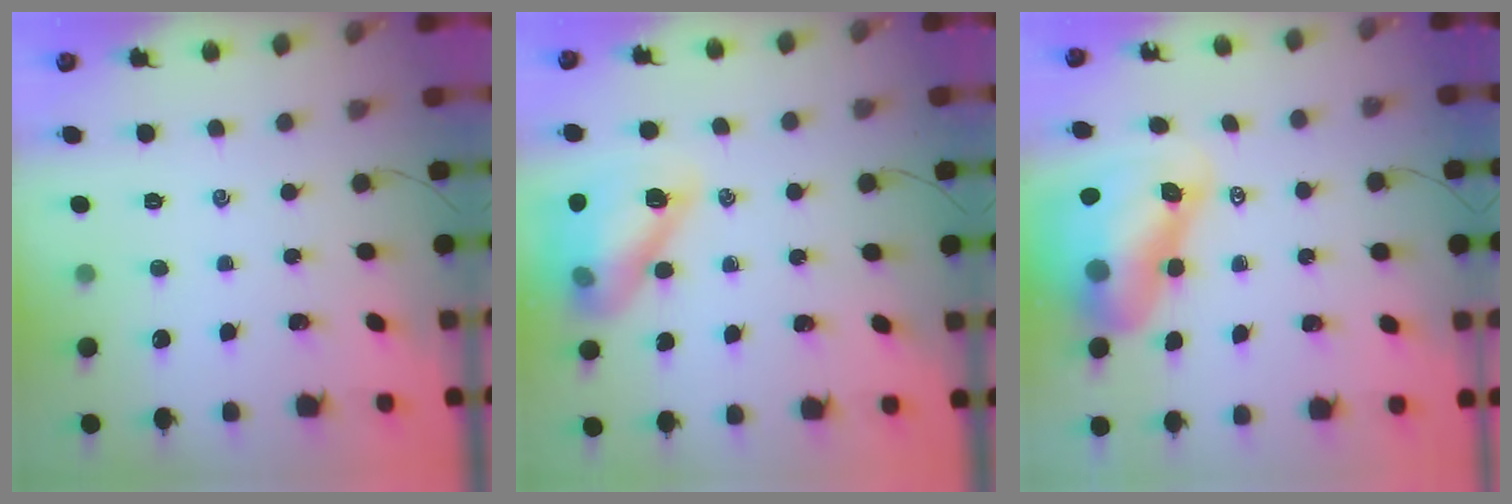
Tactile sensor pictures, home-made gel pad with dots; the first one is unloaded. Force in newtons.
{"total": 14.2, "press": 13.9, "slide": 3.3}
{"total": 13.0, "press": 12.4, "slide": 4.0}